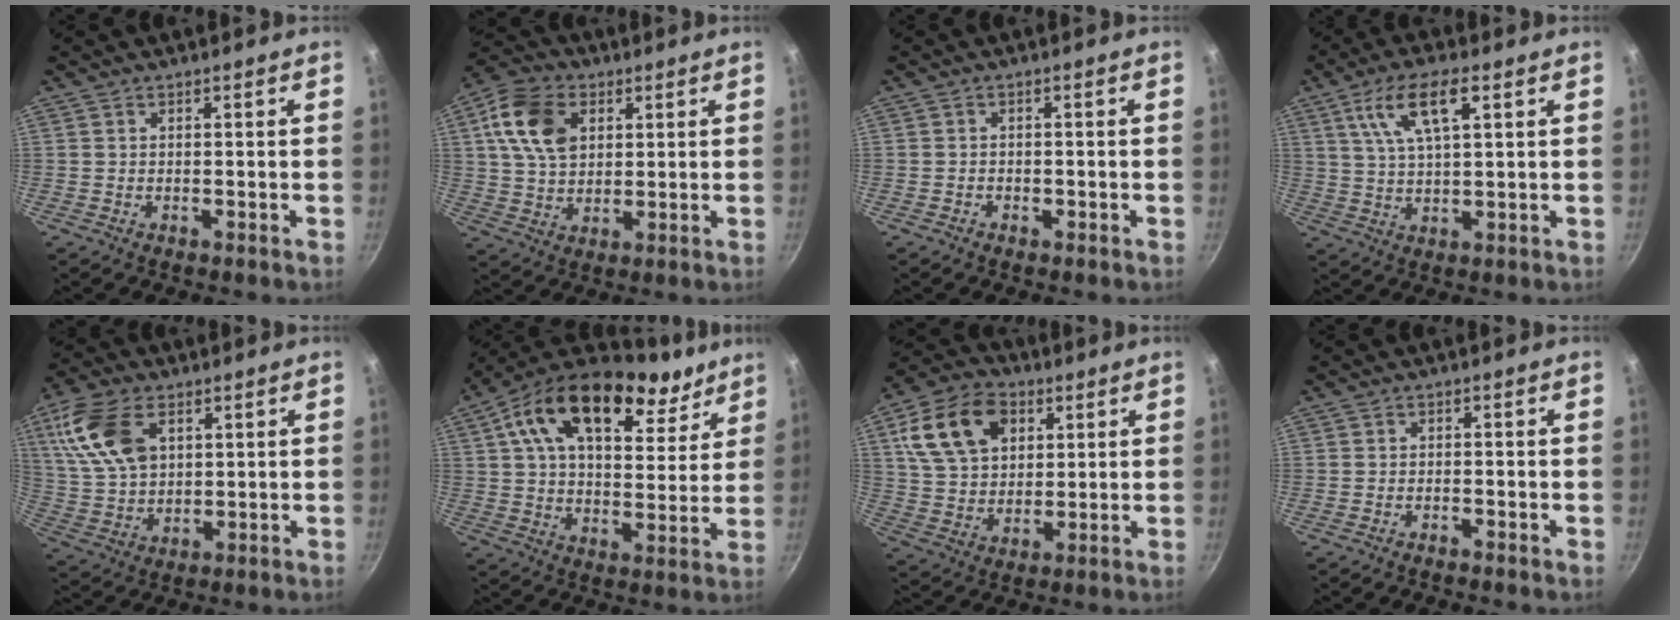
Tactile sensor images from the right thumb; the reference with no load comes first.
{"total": 12.8, "force": [3.8, 8.8, 8.4], "torque": [-0.140, 0.001, 0.064]}
{"total": 1.3, "force": [-0.8, 1.0, 0.2], "torque": [0.000, 0.012, -0.010]}
{"total": 10.3, "force": [4.3, 3.5, 8.6], "torque": [-0.156, -0.001, 0.082]}
{"total": 14.4, "force": [5.1, 8.9, 10.1], "torque": [-0.186, -0.011, 0.105]}
{"total": 23.1, "force": [13.4, 12.5, 14.1], "torque": [-0.217, -0.028, 0.210]}
{"total": 16.4, "force": [6.0, 11.6, 9.9], "torque": [-0.159, 0.000, 0.104]}
{"total": 0.9, "force": [-0.9, 0.2, 0.1], "torque": [-0.013, 0.015, -0.016]}